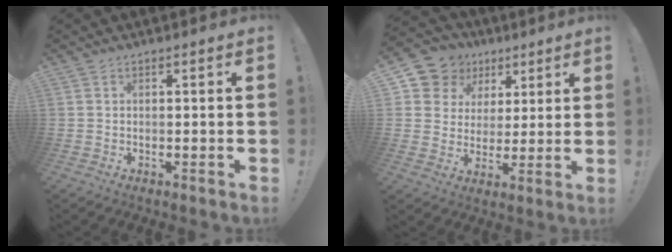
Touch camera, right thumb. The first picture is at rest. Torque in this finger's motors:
{"motor_torque": [0.03, 0.03, 0.06, 0.05, 0.00]}